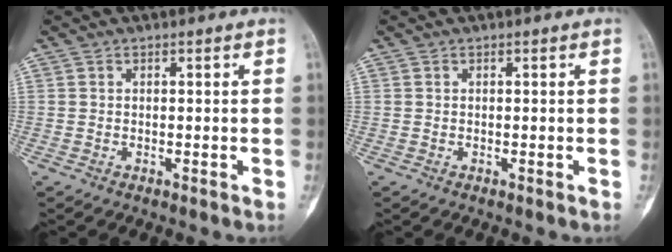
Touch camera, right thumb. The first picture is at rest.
{"total": 0.0}